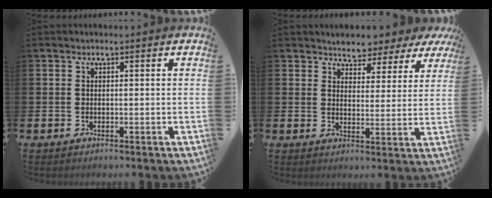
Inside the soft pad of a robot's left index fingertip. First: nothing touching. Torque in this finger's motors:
{"motor_torque": [1.21, -0.93, 0.78, 0.03]}